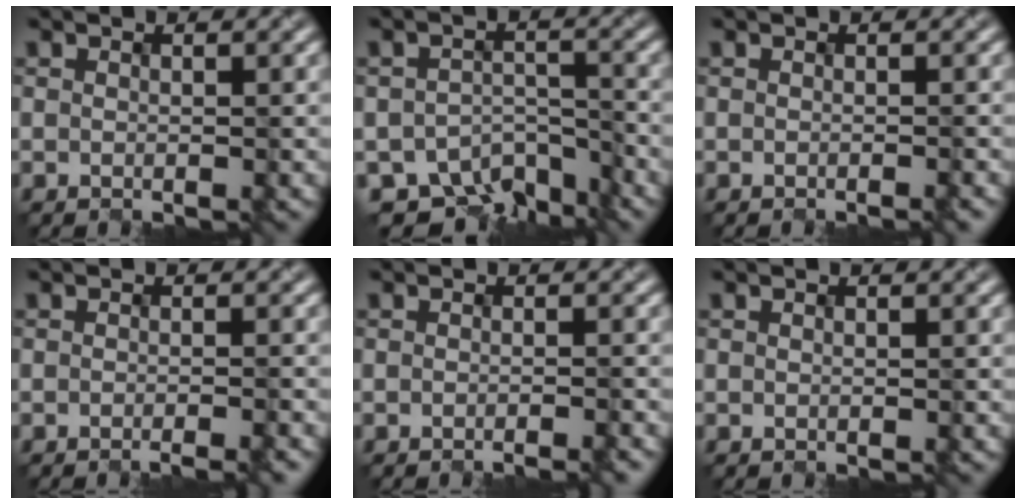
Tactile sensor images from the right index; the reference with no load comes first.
{"total": 6.5, "force": [-5.7, 2.4, 1.9], "torque": [-0.023, -0.019, -0.085]}
{"total": 0.7, "force": [-0.5, 0.2, 0.5], "torque": [-0.006, 0.003, -0.012]}
{"total": 1.7, "force": [-1.1, 0.2, 1.2], "torque": [-0.008, 0.002, -0.017]}
{"total": 1.2, "force": [-1.0, 0.1, 0.7], "torque": [-0.005, 0.003, -0.019]}
{"total": 0.0}